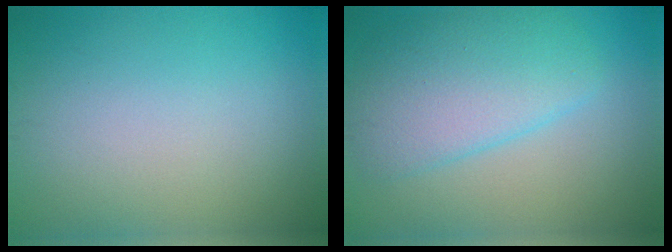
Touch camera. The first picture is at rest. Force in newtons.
{"total": 5.5, "press": 5.5, "slide": 0.3}